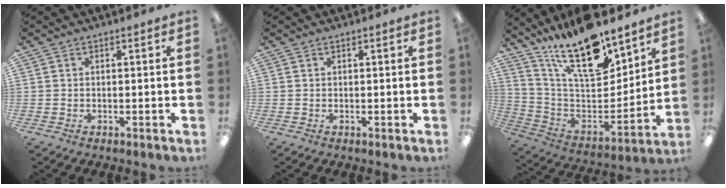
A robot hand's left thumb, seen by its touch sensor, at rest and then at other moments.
{"total": 0.0}
{"total": 21.8, "force": [16.4, 7.2, 12.4], "torque": [-0.217, -0.106, 0.283]}